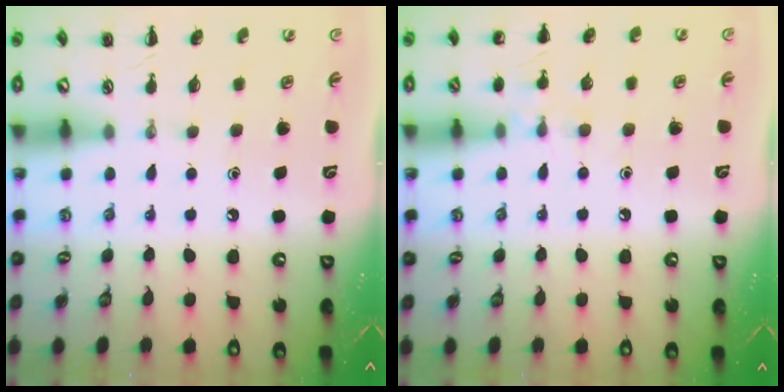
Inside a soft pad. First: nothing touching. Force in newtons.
{"total": 7.6, "press": 7.3, "slide": 2.1}